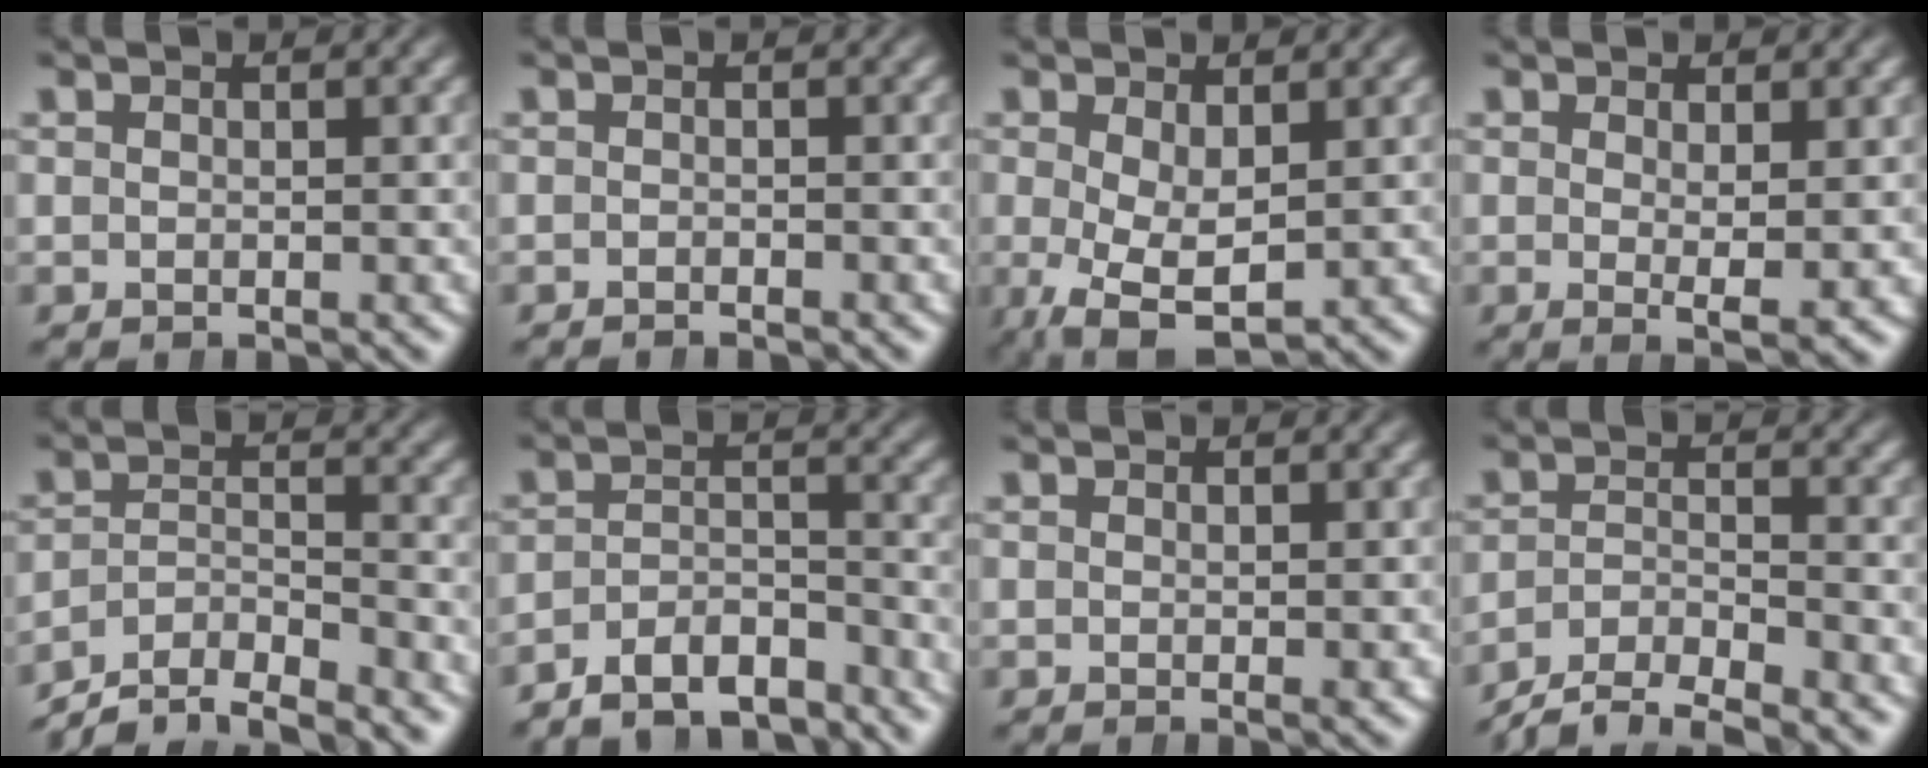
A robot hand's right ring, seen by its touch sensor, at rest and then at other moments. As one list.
[{"total": 0.9, "force": [-0.8, -0.3, -0.1], "torque": [-0.002, -0.005, -0.012]}, {"total": 6.0, "force": [-2.8, 3.0, 4.3], "torque": [-0.092, -0.054, -0.017]}, {"total": 2.5, "force": [-0.1, -0.1, 2.5], "torque": [-0.039, -0.024, 0.007]}, {"total": 8.1, "force": [-7.1, 3.3, 2.2], "torque": [-0.041, -0.031, -0.115]}, {"total": 7.5, "force": [-6.6, 3.0, 2.0], "torque": [-0.034, -0.025, -0.109]}, {"total": 0.6, "force": [0.2, -0.2, 0.5], "torque": [-0.006, -0.006, 0.004]}, {"total": 6.2, "force": [-5.0, 3.0, 2.2], "torque": [-0.038, -0.018, -0.084]}]